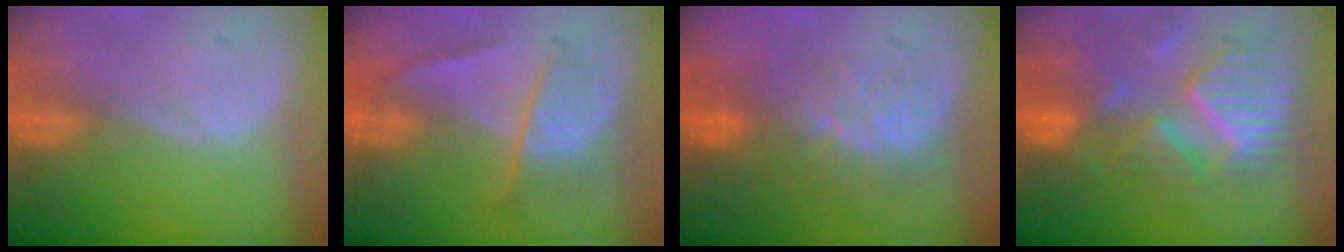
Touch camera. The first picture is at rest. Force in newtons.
{"total": 6.7, "press": 5.8, "slide": 3.4}
{"total": 8.4, "press": 7.8, "slide": 3.0}
{"total": 11.7, "press": 10.3, "slide": 5.6}